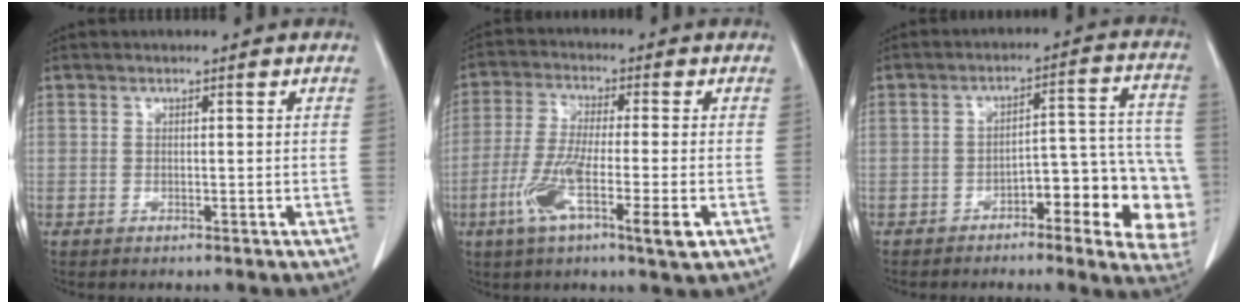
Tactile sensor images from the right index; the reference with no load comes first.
{"total": 11.2, "force": [-4.2, 0.8, 10.4], "torque": [-0.196, -0.021, -0.078]}
{"total": 14.5, "force": [-5.9, 4.3, 12.6], "torque": [-0.090, 0.042, -0.069]}